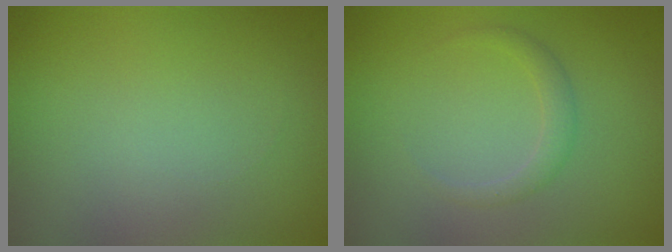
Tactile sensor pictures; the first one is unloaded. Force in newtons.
{"total": 1.4, "press": 1.4, "slide": 0.1}